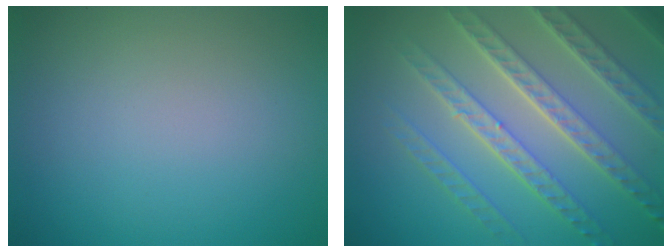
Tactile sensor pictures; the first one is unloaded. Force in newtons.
{"total": 7.5, "press": 5.5, "slide": 5.2}